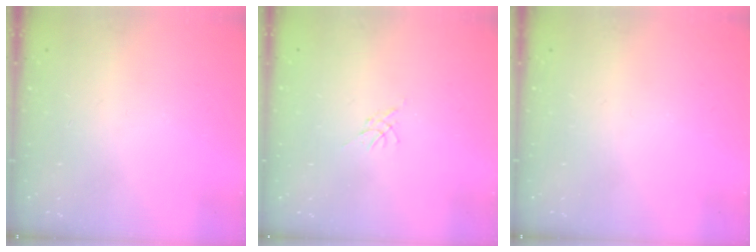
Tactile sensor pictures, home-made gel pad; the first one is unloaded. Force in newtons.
{"total": 0.0}
{"total": 0.0}